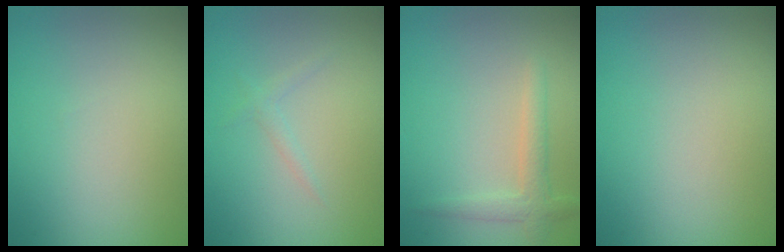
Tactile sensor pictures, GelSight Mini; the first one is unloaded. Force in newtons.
{"total": 0.8, "press": 0.8, "slide": 0.0}
{"total": 2.1, "press": 2.1, "slide": 0.1}
{"total": 0.0}